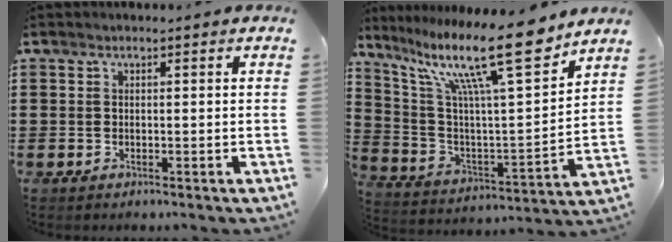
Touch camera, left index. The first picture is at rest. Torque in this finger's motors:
{"motor_torque": [2.14, 0.00, 1.05, 0.21]}